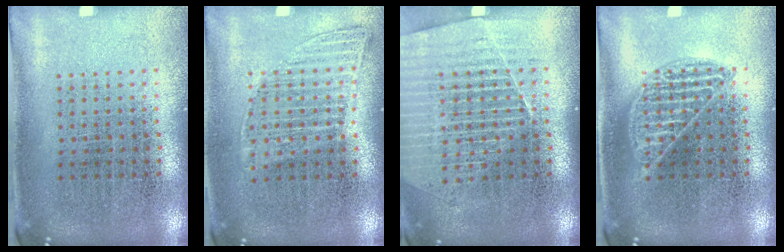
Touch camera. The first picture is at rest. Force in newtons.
{"total": 1.2, "press": 1.0, "slide": 0.6}
{"total": 1.5, "press": 1.4, "slide": 0.5}
{"total": 1.7, "press": 1.7, "slide": 0.1}